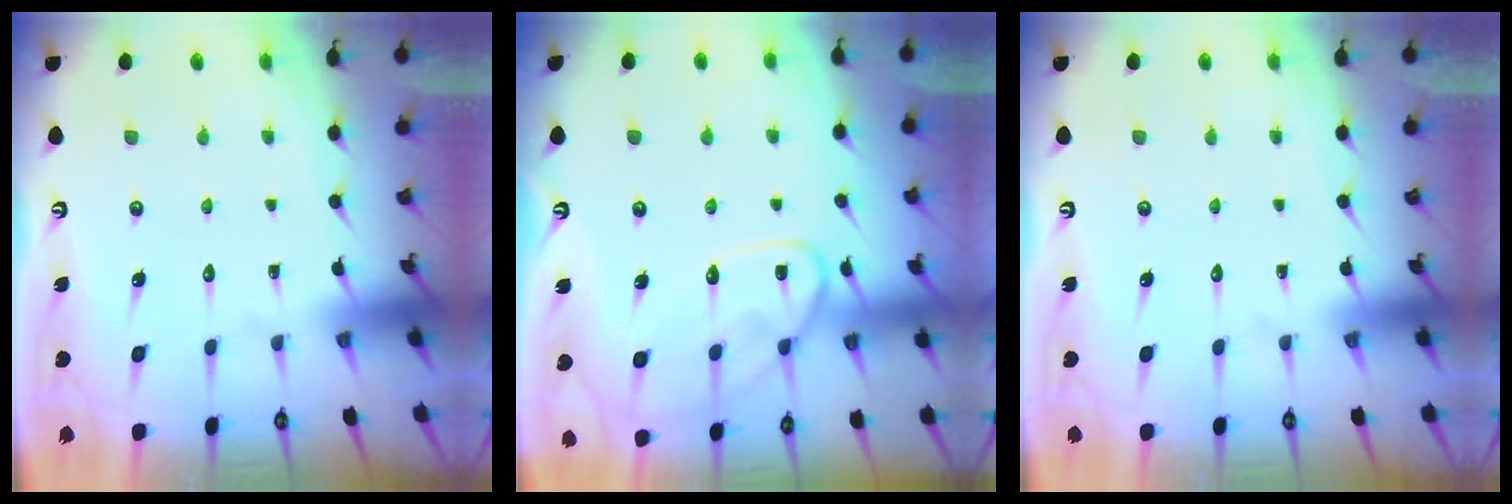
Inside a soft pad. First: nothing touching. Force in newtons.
{"total": 12.1, "press": 12.0, "slide": 1.1}
{"total": 0.0}